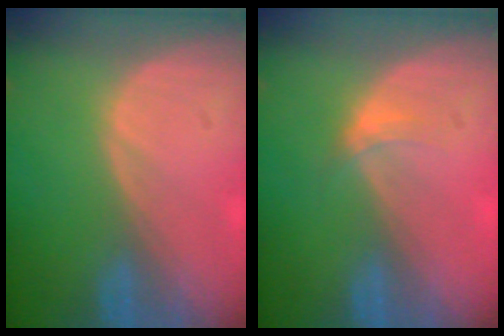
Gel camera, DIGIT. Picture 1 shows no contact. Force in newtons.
{"total": 1.9, "press": 1.5, "slide": 1.1}